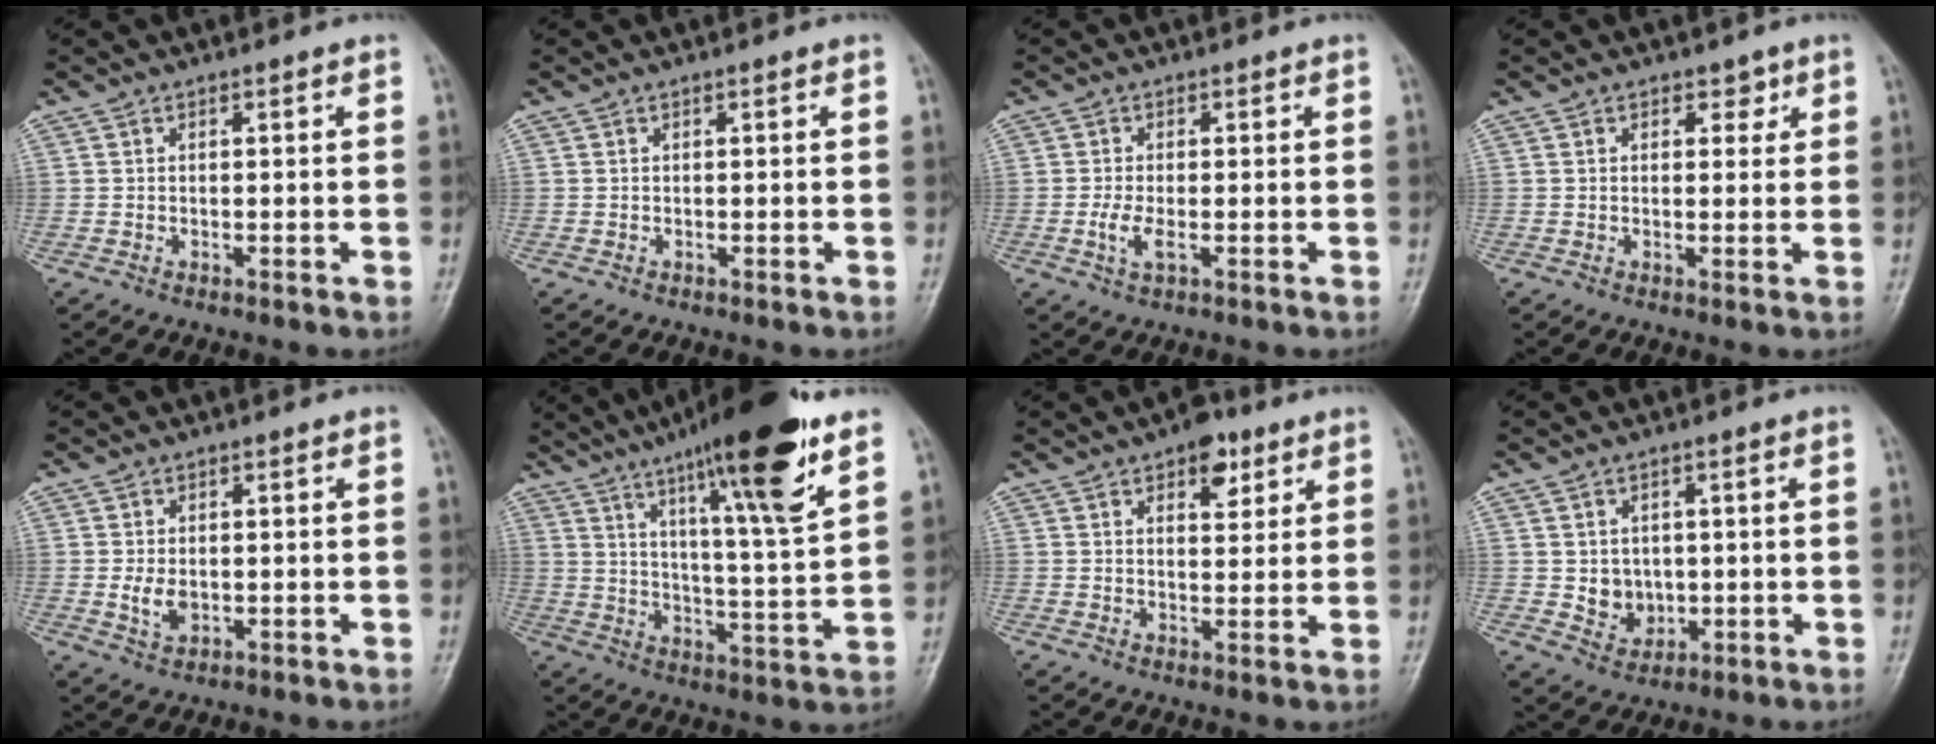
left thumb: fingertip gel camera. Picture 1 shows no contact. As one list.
[{"total": 0.0}, {"total": 3.2, "force": [-0.7, 1.3, 2.9], "torque": [-0.068, -0.003, -0.017]}, {"total": 2.4, "force": [1.4, 1.7, 1.1], "torque": [0.007, -0.005, 0.016]}, {"total": 3.8, "force": [-0.3, 2.5, 2.8], "torque": [-0.048, -0.005, -0.002]}, {"total": 20.3, "force": [12.4, 2.4, 15.9], "torque": [-0.230, -0.052, 0.194]}, {"total": 6.4, "force": [3.5, 3.4, 4.1], "torque": [-0.030, -0.013, 0.045]}, {"total": 5.4, "force": [0.1, 4.7, 2.7], "torque": [-0.018, -0.003, 0.014]}]